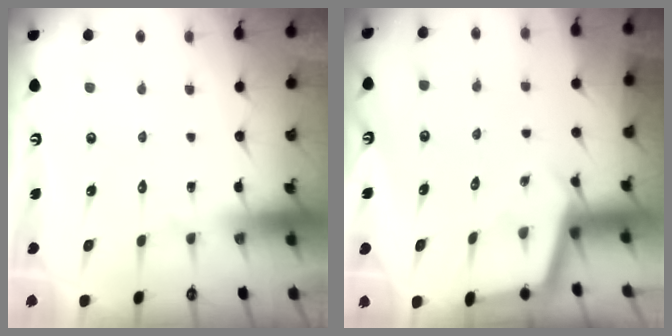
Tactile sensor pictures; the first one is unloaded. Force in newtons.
{"total": 2.5, "press": 2.5, "slide": 0.2}